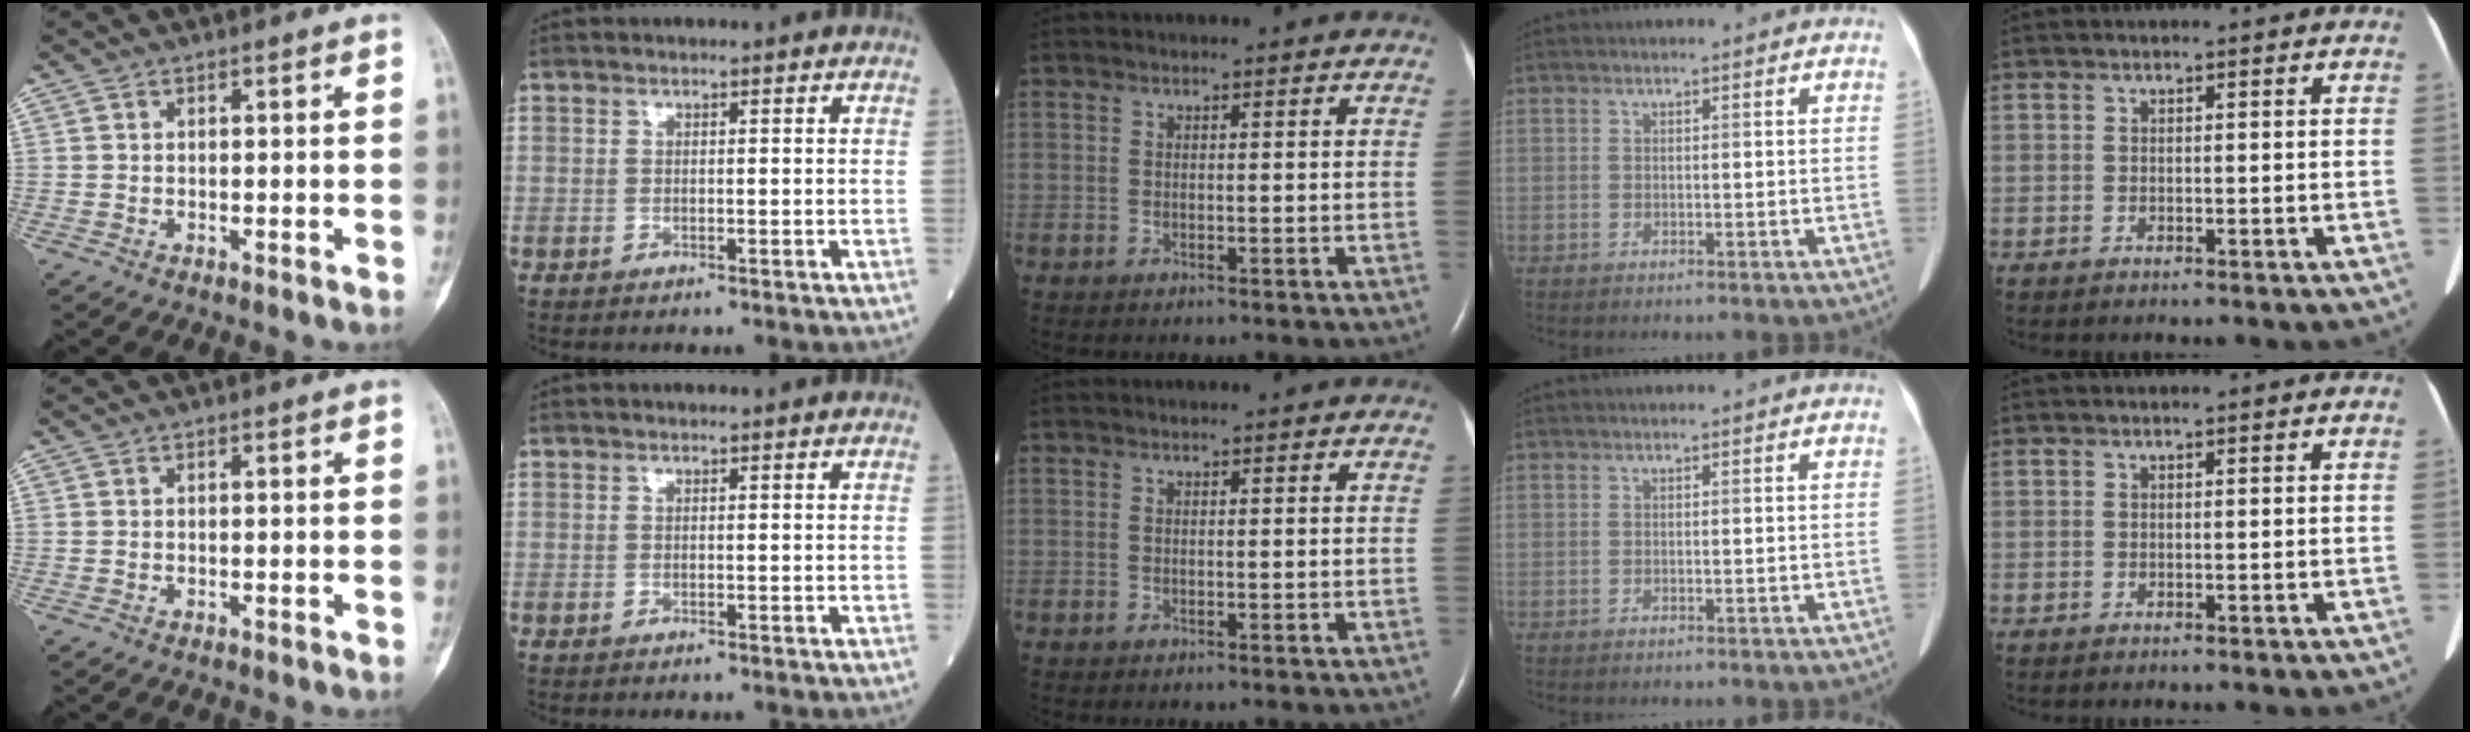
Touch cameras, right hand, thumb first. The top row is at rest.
{}